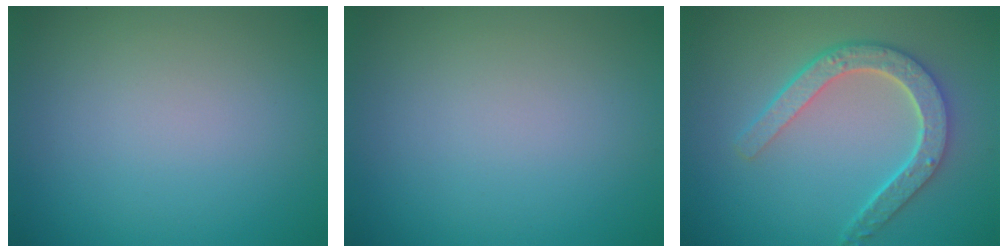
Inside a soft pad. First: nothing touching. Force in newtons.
{"total": 0.0}
{"total": 4.8, "press": 3.7, "slide": 3.0}